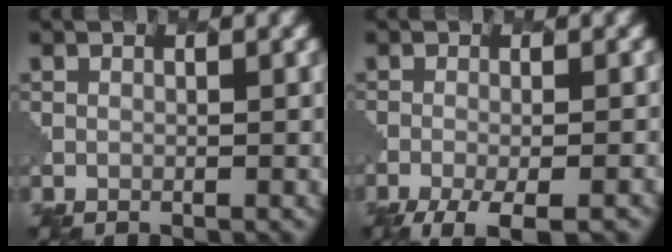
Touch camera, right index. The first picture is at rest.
{"total": 5.0, "force": [-3.3, 1.2, 3.6], "torque": [-0.055, -0.007, -0.054]}